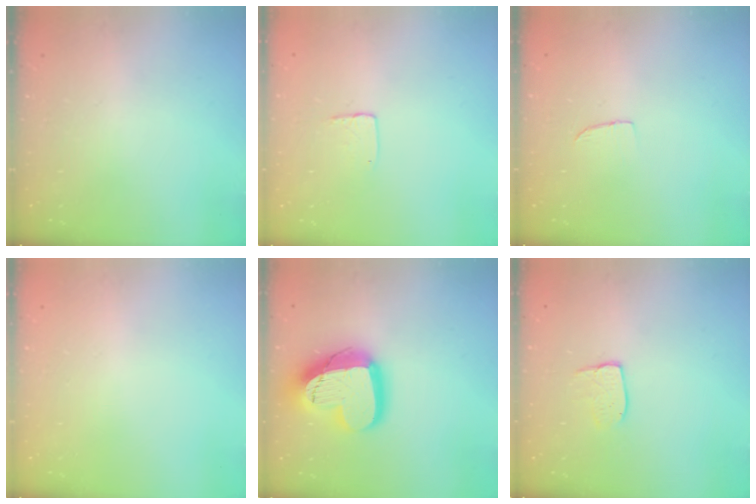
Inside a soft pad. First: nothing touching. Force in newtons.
{"total": 3.9, "press": 3.9, "slide": 0.3}
{"total": 4.2, "press": 4.2, "slide": 0.4}
{"total": 0.0}
{"total": 19.1, "press": 19.1, "slide": 1.4}
{"total": 6.3, "press": 6.3, "slide": 0.2}